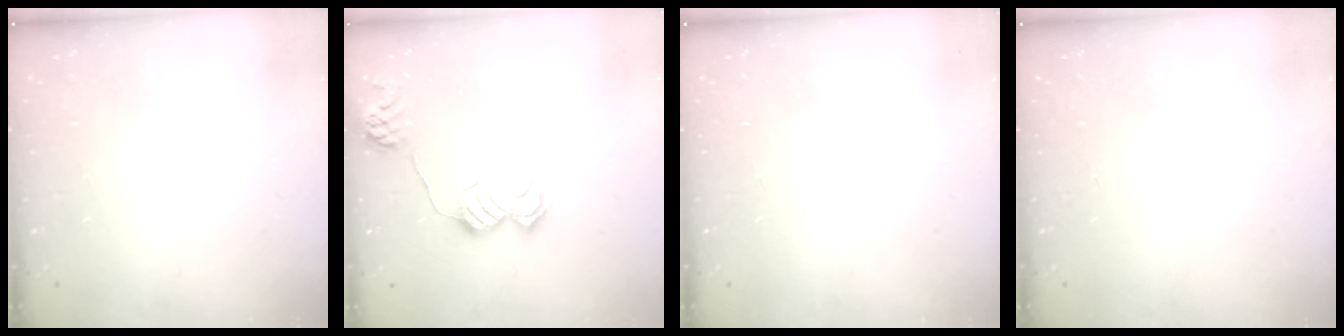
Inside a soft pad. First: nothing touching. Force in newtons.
{"total": 11.1, "press": 11.0, "slide": 0.7}
{"total": 0.0}
{"total": 0.0}